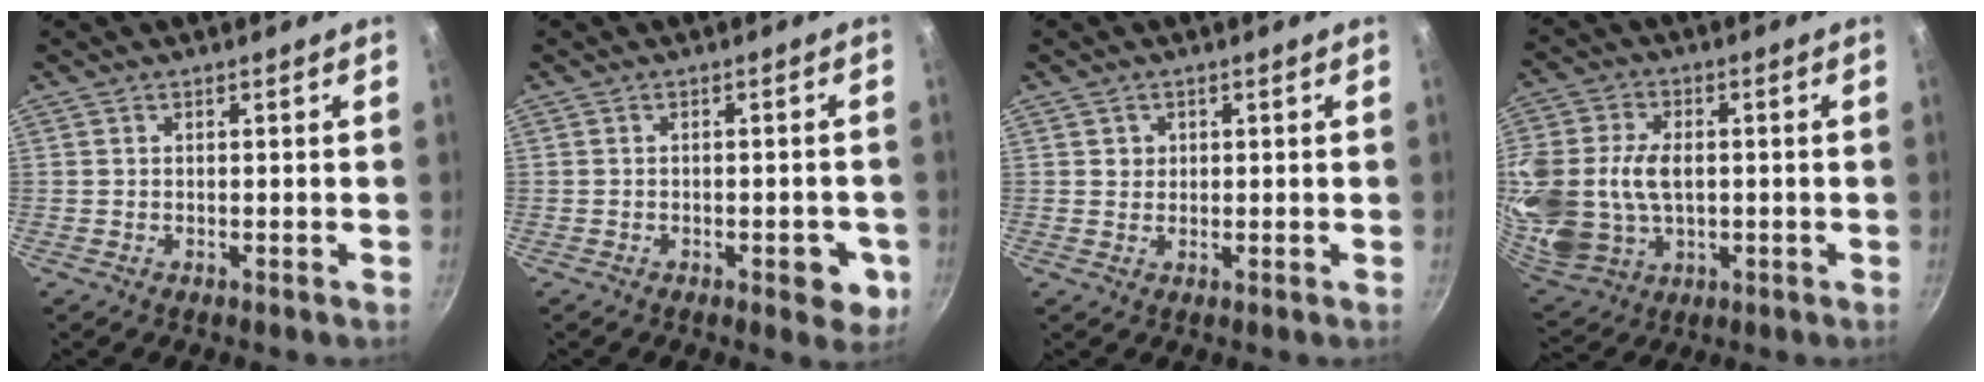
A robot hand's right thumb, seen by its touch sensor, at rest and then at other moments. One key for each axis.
{"total": 5.6, "fx": -1.9, "fy": 2.6, "fz": 4.6, "tx": -0.038, "ty": 0.006, "tz": -0.022}
{"total": 1.7, "fx": 0.5, "fy": 1.6, "fz": 0.3, "tx": 0.004, "ty": 0.003, "tz": 0.006}
{"total": 22.8, "fx": 0.7, "fy": 16.9, "fz": 15.2, "tx": -0.364, "ty": 0.018, "tz": 0.027}